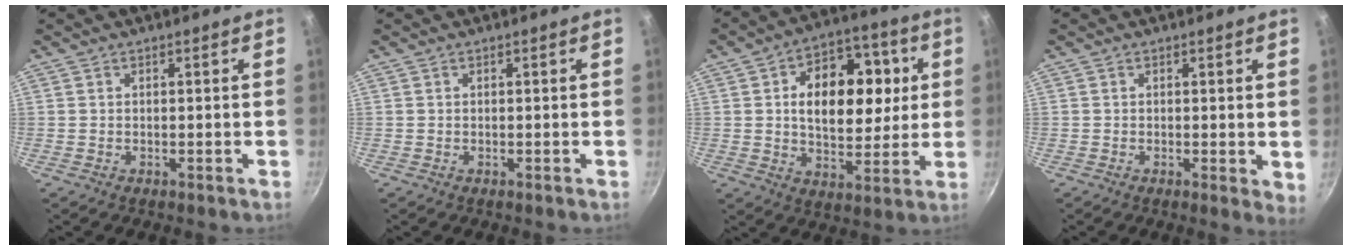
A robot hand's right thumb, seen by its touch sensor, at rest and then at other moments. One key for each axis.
{"total": 0.0}
{"total": 17.9, "fx": 3.2, "fy": 11.1, "fz": 13.6, "tx": -0.156, "ty": 0.010, "tz": 0.048}
{"total": 2.7, "fx": 0.2, "fy": 0.7, "fz": 2.6, "tx": -0.038, "ty": -0.011, "tz": 0.000}